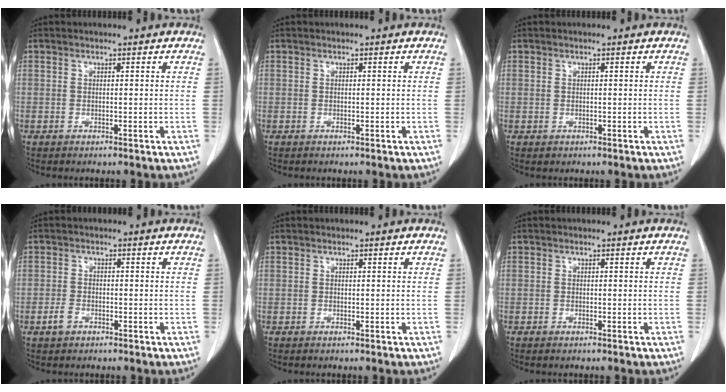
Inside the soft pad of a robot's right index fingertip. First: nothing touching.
{"total": 0.0}
{"total": 0.7, "force": [-0.1, 0.7, 0.1], "torque": [-0.002, 0.003, 0.003]}
{"total": 2.5, "force": [-1.4, 1.7, 1.3], "torque": [-0.028, 0.004, -0.021]}
{"total": 0.0}
{"total": 0.9, "force": [-0.5, 0.5, 0.6], "torque": [-0.013, 0.000, -0.004]}